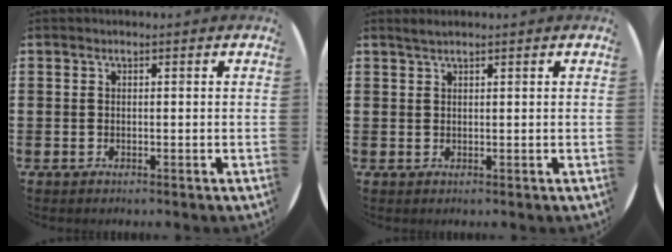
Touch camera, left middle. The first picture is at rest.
{"total": 1.0, "force": [0.9, -0.1, 0.4], "torque": [-0.009, 0.001, 0.017]}